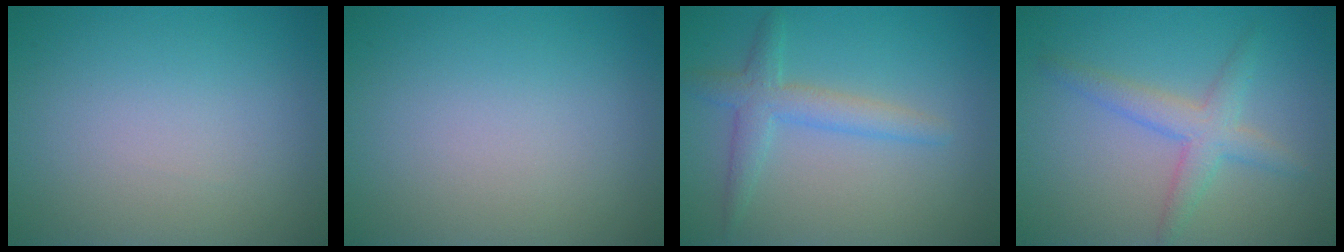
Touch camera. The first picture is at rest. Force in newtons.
{"total": 0.0}
{"total": 3.0, "press": 3.0, "slide": 0.0}
{"total": 3.0, "press": 3.0, "slide": 0.1}